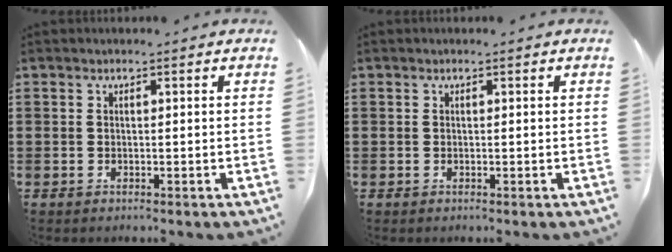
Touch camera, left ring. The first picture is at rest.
{"total": 0.0}